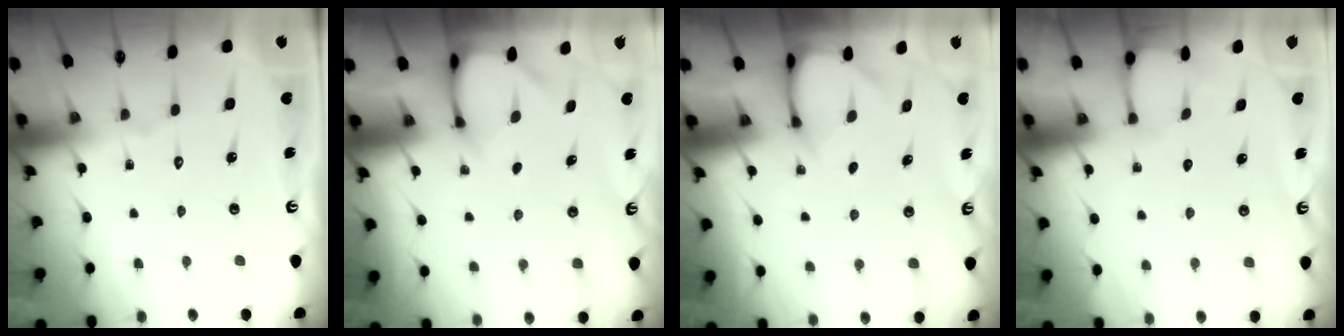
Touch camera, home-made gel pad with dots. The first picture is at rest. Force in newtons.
{"total": 3.2, "press": 3.2, "slide": 0.3}
{"total": 3.4, "press": 3.4, "slide": 0.3}
{"total": 1.7, "press": 1.7, "slide": 0.1}